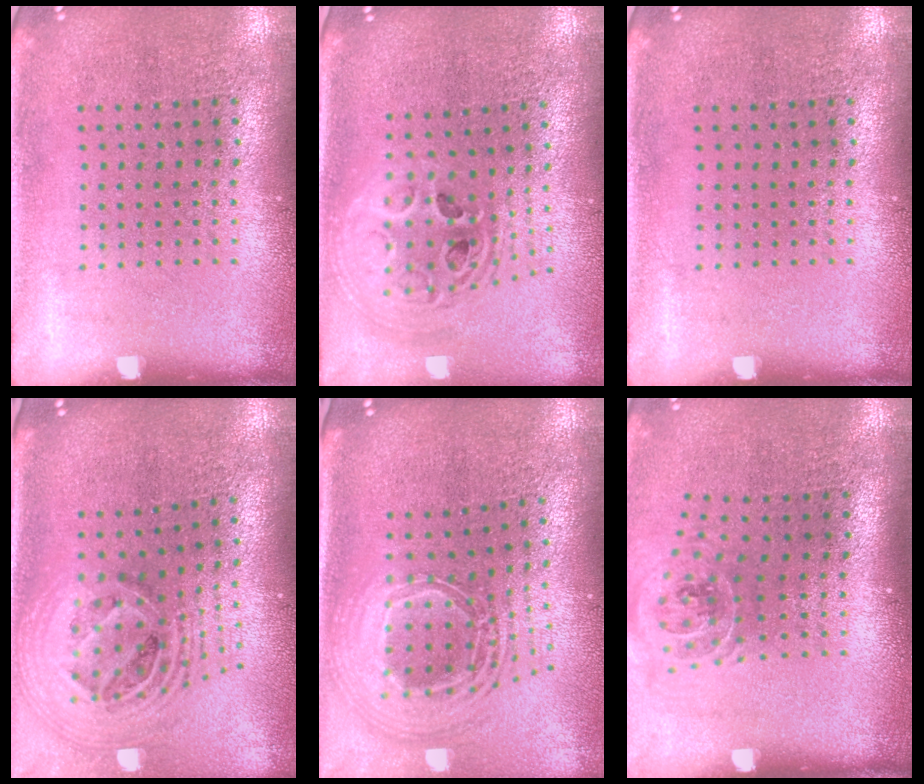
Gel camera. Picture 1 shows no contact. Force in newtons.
{"total": 2.4, "press": 1.8, "slide": 1.5}
{"total": 0.0}
{"total": 2.7, "press": 1.9, "slide": 1.9}
{"total": 2.8, "press": 1.9, "slide": 2.0}
{"total": 1.1, "press": 1.0, "slide": 0.3}